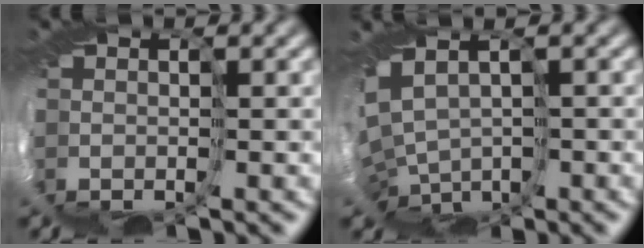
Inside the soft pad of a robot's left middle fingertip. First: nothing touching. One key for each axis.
{"total": 2.6, "fx": -0.3, "fy": 2.2, "fz": 1.5, "tx": -0.044, "ty": 0.005, "tz": 0.022}